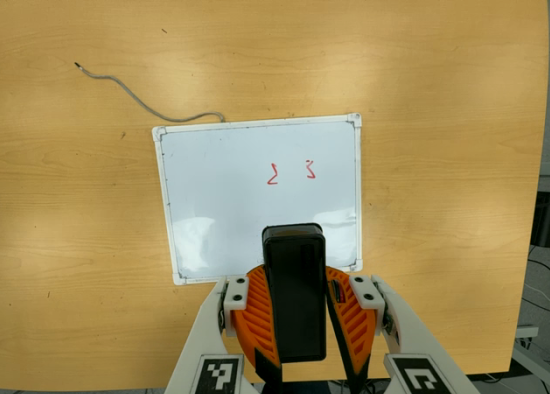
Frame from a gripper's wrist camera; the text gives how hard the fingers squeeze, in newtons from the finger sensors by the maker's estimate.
{"total": 9.7, "left": 9.4, "right": 9.9}